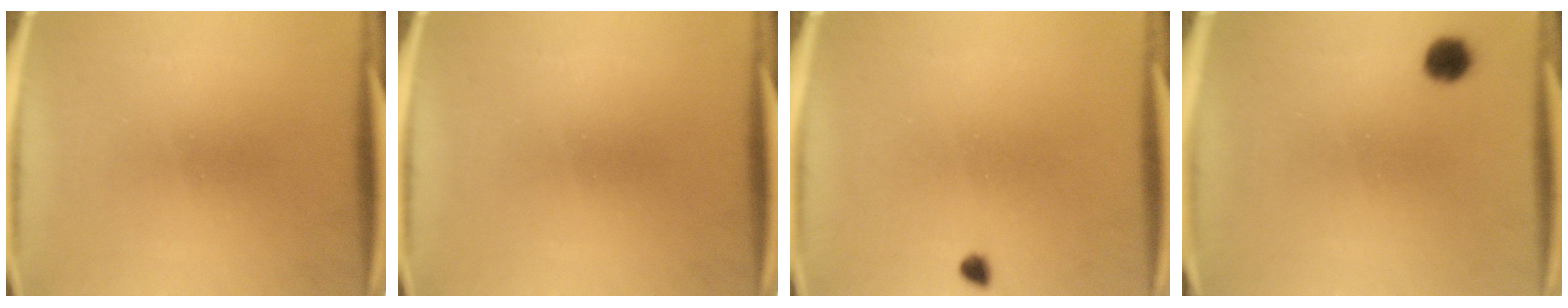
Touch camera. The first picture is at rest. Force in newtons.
{"total": 0.0}
{"total": 1.2}
{"total": 3.5}